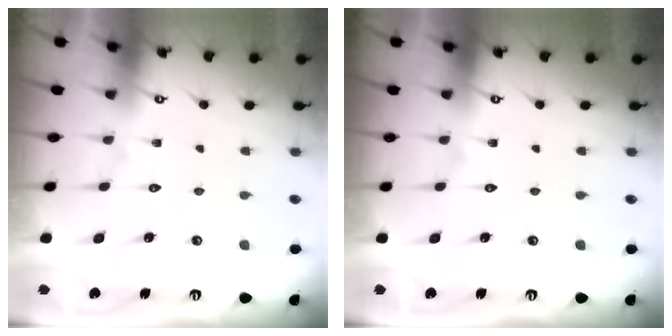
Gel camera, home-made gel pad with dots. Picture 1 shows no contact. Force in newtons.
{"total": 0.0}